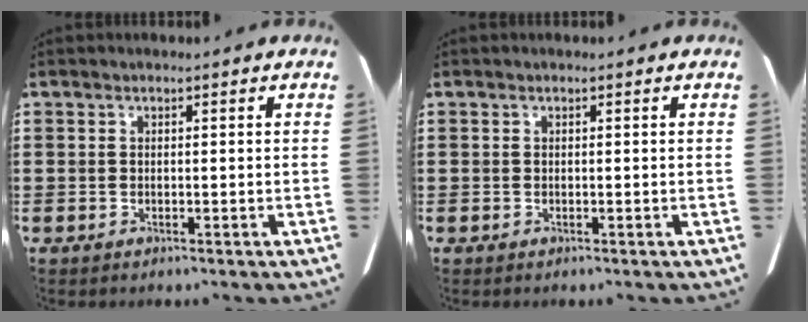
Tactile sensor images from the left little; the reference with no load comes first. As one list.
[{"total": 0.0}]